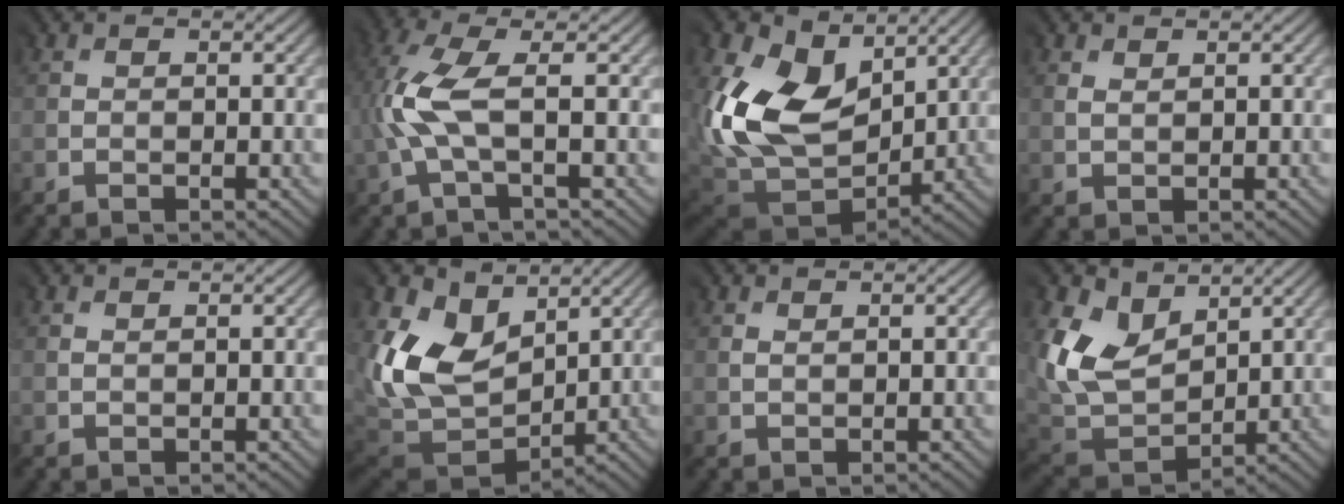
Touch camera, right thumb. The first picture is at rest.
{"total": 5.4, "force": [0.4, 1.3, 5.2], "torque": [-0.131, 0.024, 0.000]}
{"total": 15.3, "force": [5.8, 11.0, 8.9], "torque": [-0.213, -0.001, 0.125]}
{"total": 1.9, "force": [1.7, 0.9, -0.2], "torque": [0.004, 0.002, 0.037]}
{"total": 1.0, "force": [0.8, 0.5, -0.1], "torque": [0.004, 0.000, 0.019]}
{"total": 12.2, "force": [5.8, 8.8, 6.3], "torque": [-0.169, 0.005, 0.115]}
{"total": 1.6, "force": [1.4, 0.9, -0.1], "torque": [0.005, 0.000, 0.032]}
{"total": 9.4, "force": [5.5, 6.3, 4.2], "torque": [-0.130, 0.009, 0.109]}